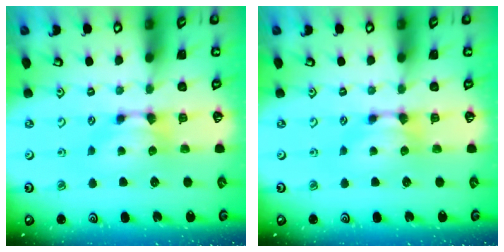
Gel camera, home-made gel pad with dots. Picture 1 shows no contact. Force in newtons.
{"total": 0.0}